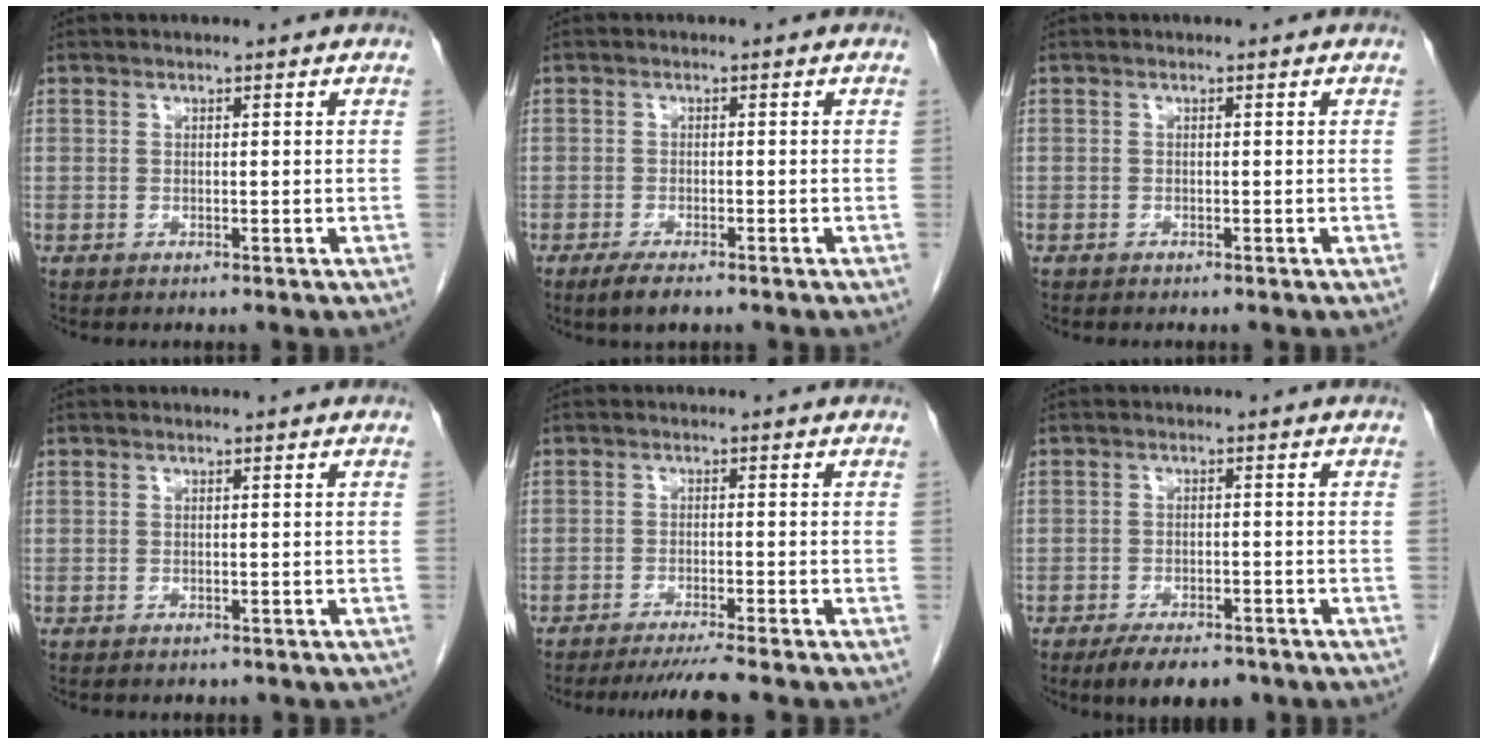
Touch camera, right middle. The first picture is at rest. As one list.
[{"total": 3.4, "force": [-2.4, 0.8, 2.3], "torque": [-0.043, -0.006, -0.039]}, {"total": 0.0}, {"total": 2.5, "force": [-2.1, 1.2, 0.9], "torque": [-0.013, -0.003, -0.019]}, {"total": 6.0, "force": [-5.2, -1.0, 2.8], "torque": [-0.032, -0.018, -0.081]}, {"total": 7.2, "force": [-5.4, 2.7, 3.8], "torque": [-0.055, -0.004, -0.081]}]